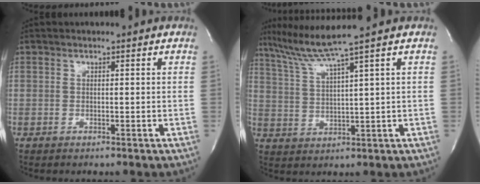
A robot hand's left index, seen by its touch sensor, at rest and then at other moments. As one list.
[{"total": 7.4, "force": [5.7, -2.6, 4.0], "torque": [-0.082, -0.002, 0.113]}]